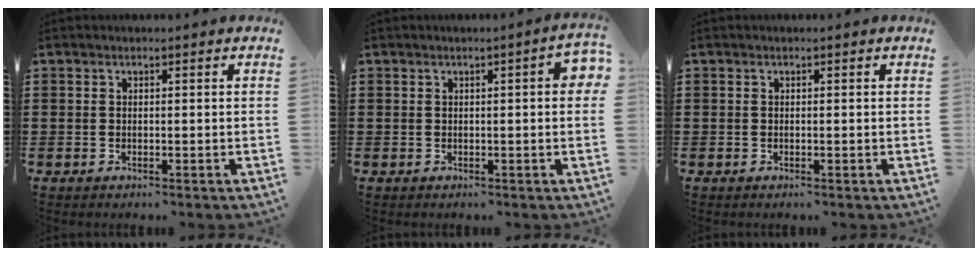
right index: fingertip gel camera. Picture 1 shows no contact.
{"total": 2.6, "force": [0.2, 0.3, 2.6], "torque": [-0.038, -0.001, 0.001]}
{"total": 0.0}